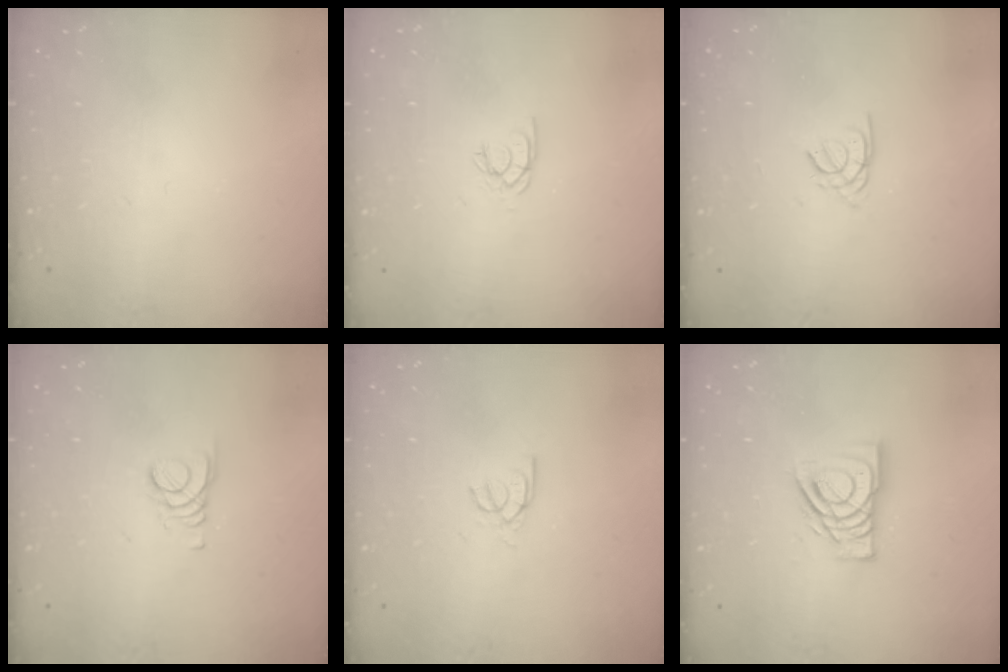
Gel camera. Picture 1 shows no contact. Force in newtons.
{"total": 2.0, "press": 2.0, "slide": 0.4}
{"total": 1.4, "press": 1.4, "slide": 0.4}
{"total": 1.6, "press": 1.6, "slide": 0.2}
{"total": 3.6, "press": 3.5, "slide": 0.4}
{"total": 12.6, "press": 12.6, "slide": 1.6}